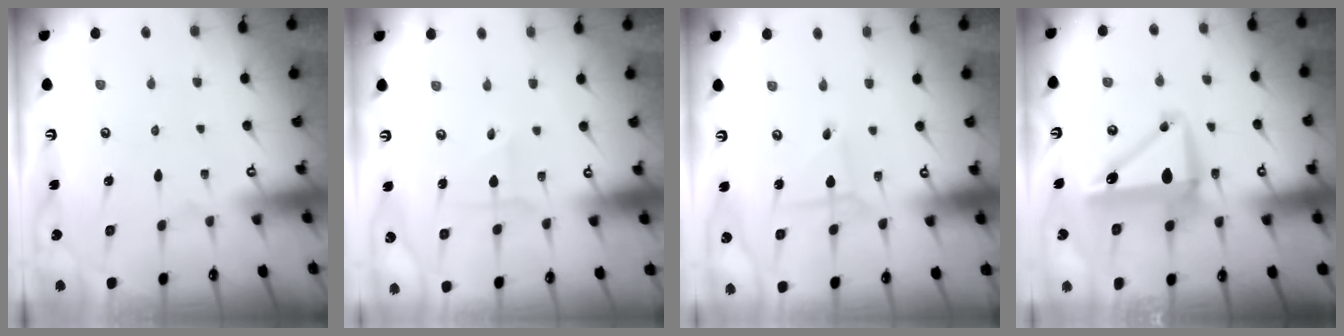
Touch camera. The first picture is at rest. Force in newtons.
{"total": 1.7, "press": 1.7, "slide": 0.2}
{"total": 1.3, "press": 1.3, "slide": 0.1}
{"total": 10.1, "press": 9.9, "slide": 2.0}